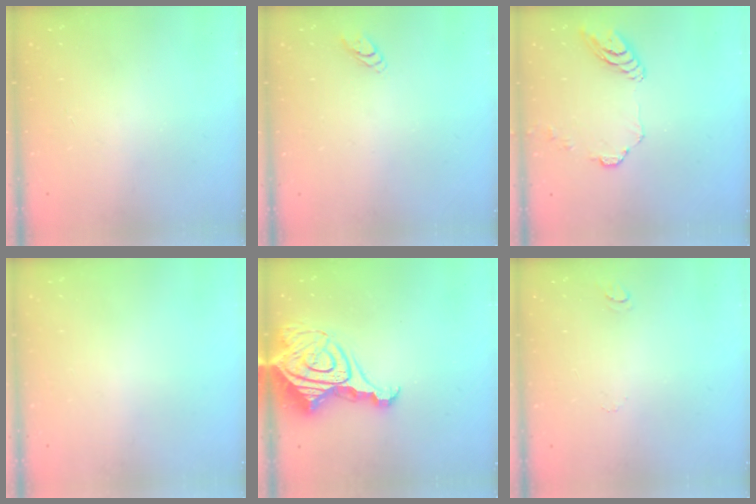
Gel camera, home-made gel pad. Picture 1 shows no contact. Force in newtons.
{"total": 2.8, "press": 2.8, "slide": 0.3}
{"total": 10.8, "press": 10.7, "slide": 1.0}
{"total": 0.0}
{"total": 19.2, "press": 19.0, "slide": 2.1}
{"total": 4.1, "press": 4.1, "slide": 0.3}